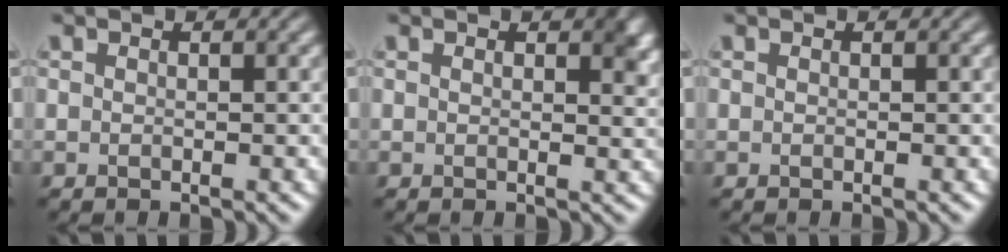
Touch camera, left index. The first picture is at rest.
{"total": 2.1, "force": [1.0, 0.8, 1.6], "torque": [-0.015, -0.003, 0.017]}
{"total": 0.0}